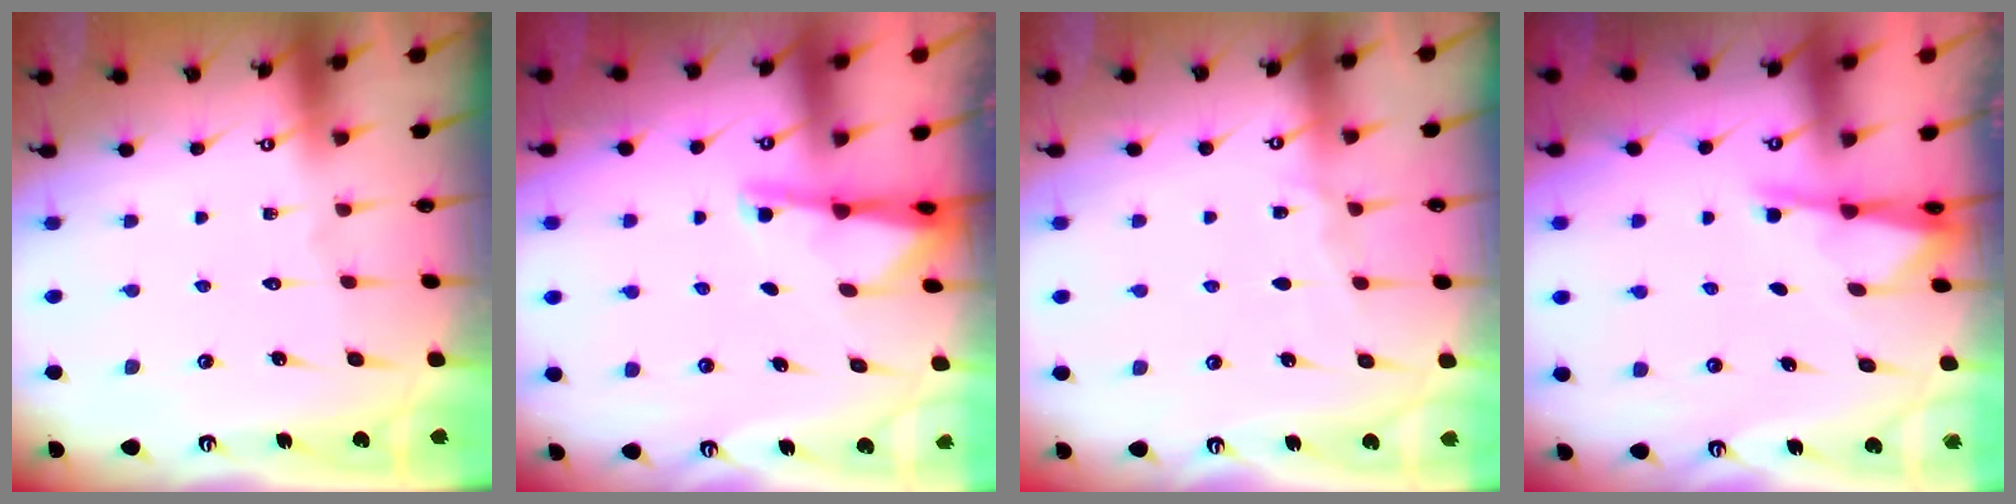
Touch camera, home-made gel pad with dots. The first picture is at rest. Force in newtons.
{"total": 2.9, "press": 2.8, "slide": 0.5}
{"total": 4.3, "press": 4.3, "slide": 0.3}
{"total": 2.4, "press": 2.3, "slide": 0.3}